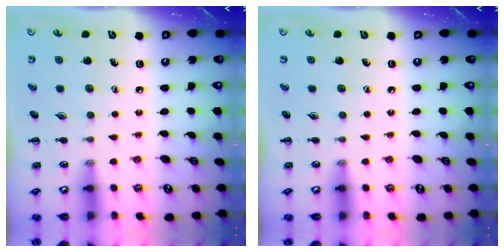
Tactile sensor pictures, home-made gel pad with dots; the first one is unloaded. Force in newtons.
{"total": 0.0}